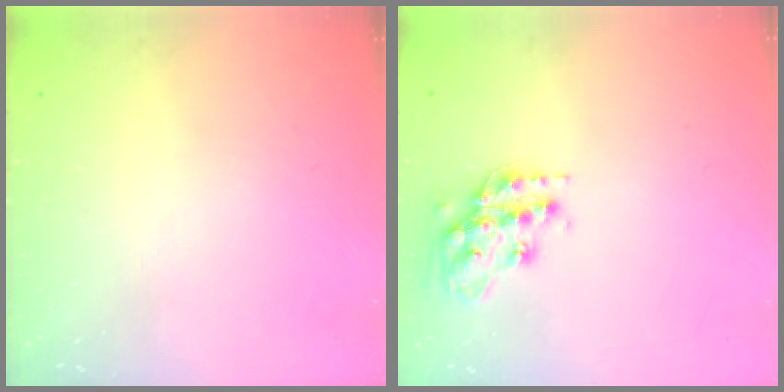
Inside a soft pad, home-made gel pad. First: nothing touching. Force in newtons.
{"total": 15.4, "press": 15.4, "slide": 1.0}